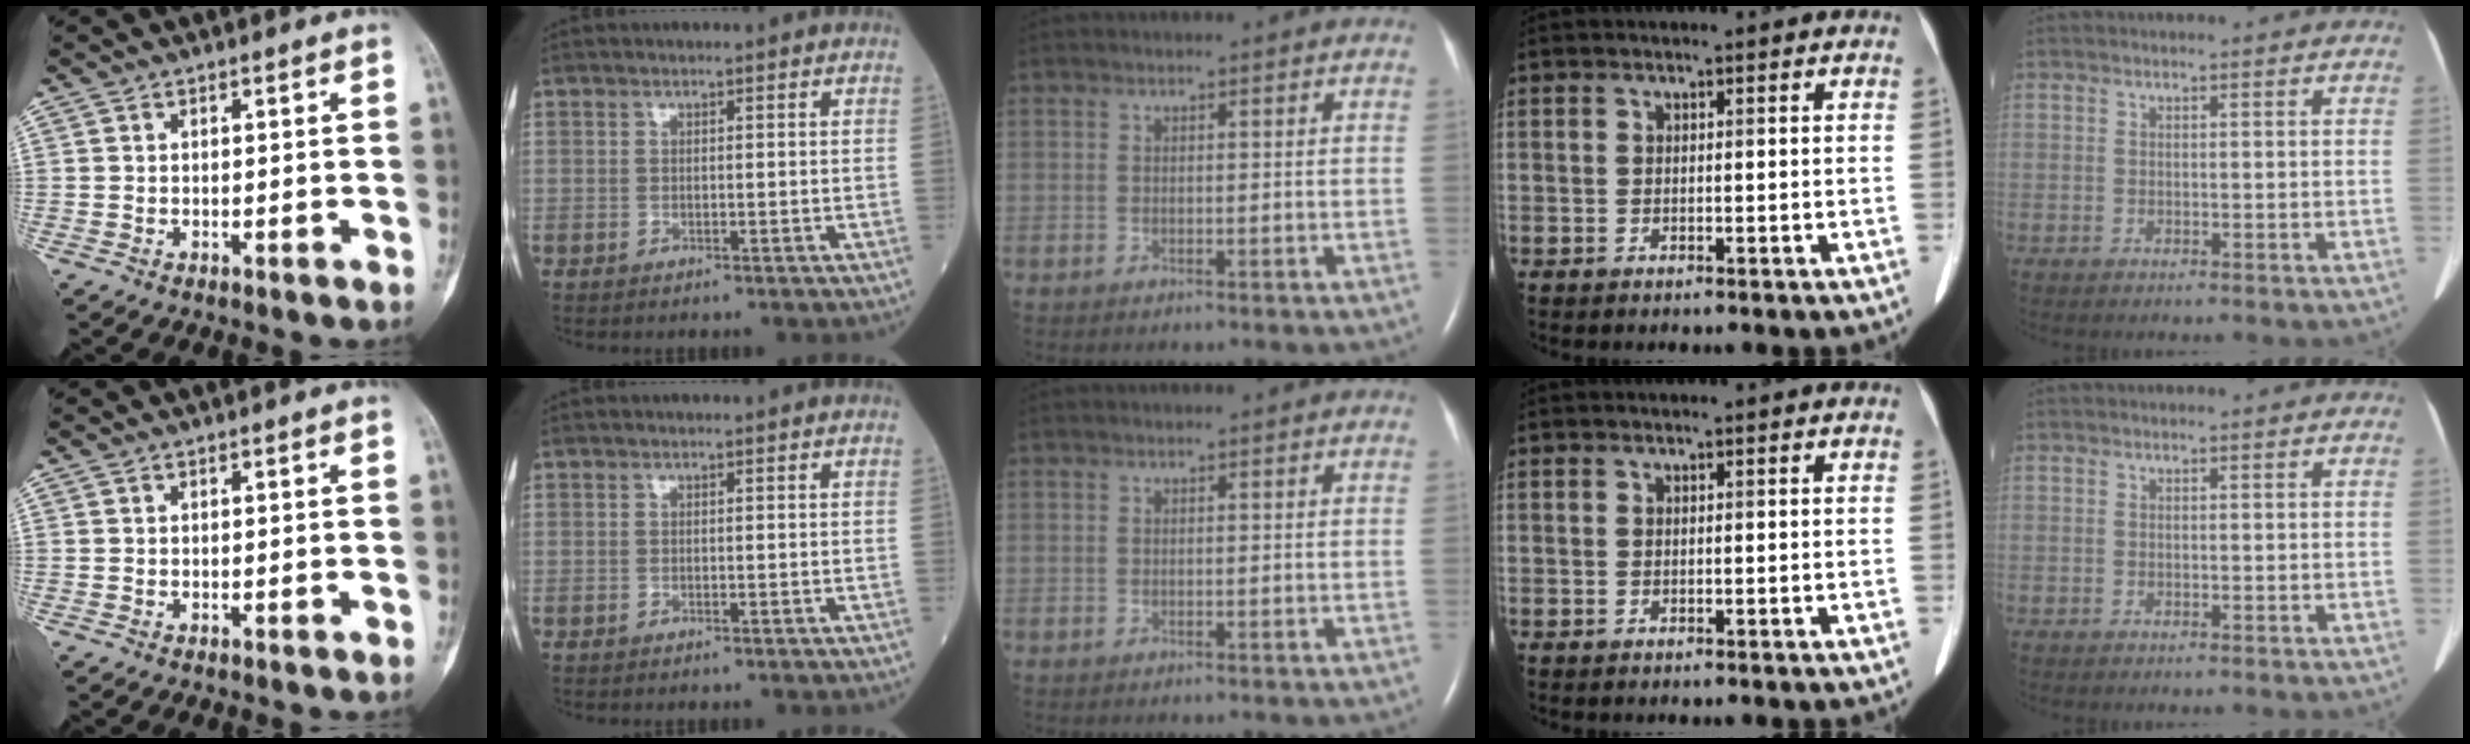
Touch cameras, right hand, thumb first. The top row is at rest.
{}